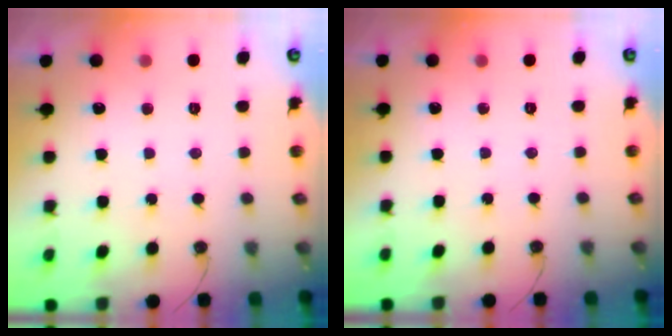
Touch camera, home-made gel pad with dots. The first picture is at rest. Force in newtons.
{"total": 0.0}